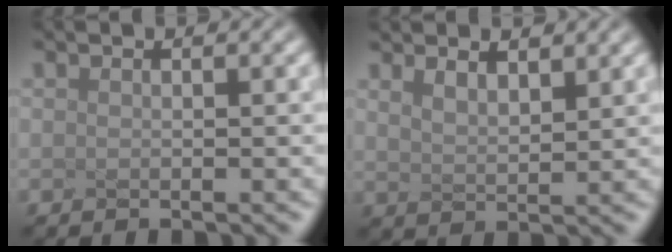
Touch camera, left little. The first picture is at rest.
{"total": 1.6, "force": [1.4, 0.0, 0.7], "torque": [-0.027, 0.002, 0.047]}